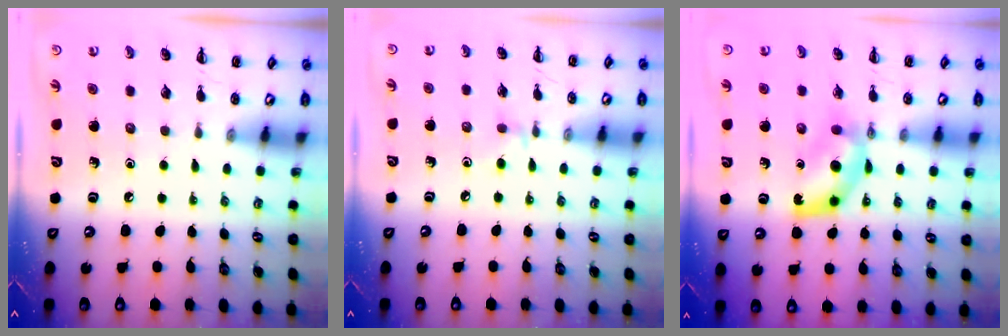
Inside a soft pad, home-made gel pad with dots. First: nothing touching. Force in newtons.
{"total": 3.0, "press": 2.7, "slide": 1.2}
{"total": 7.4, "press": 7.4, "slide": 0.8}